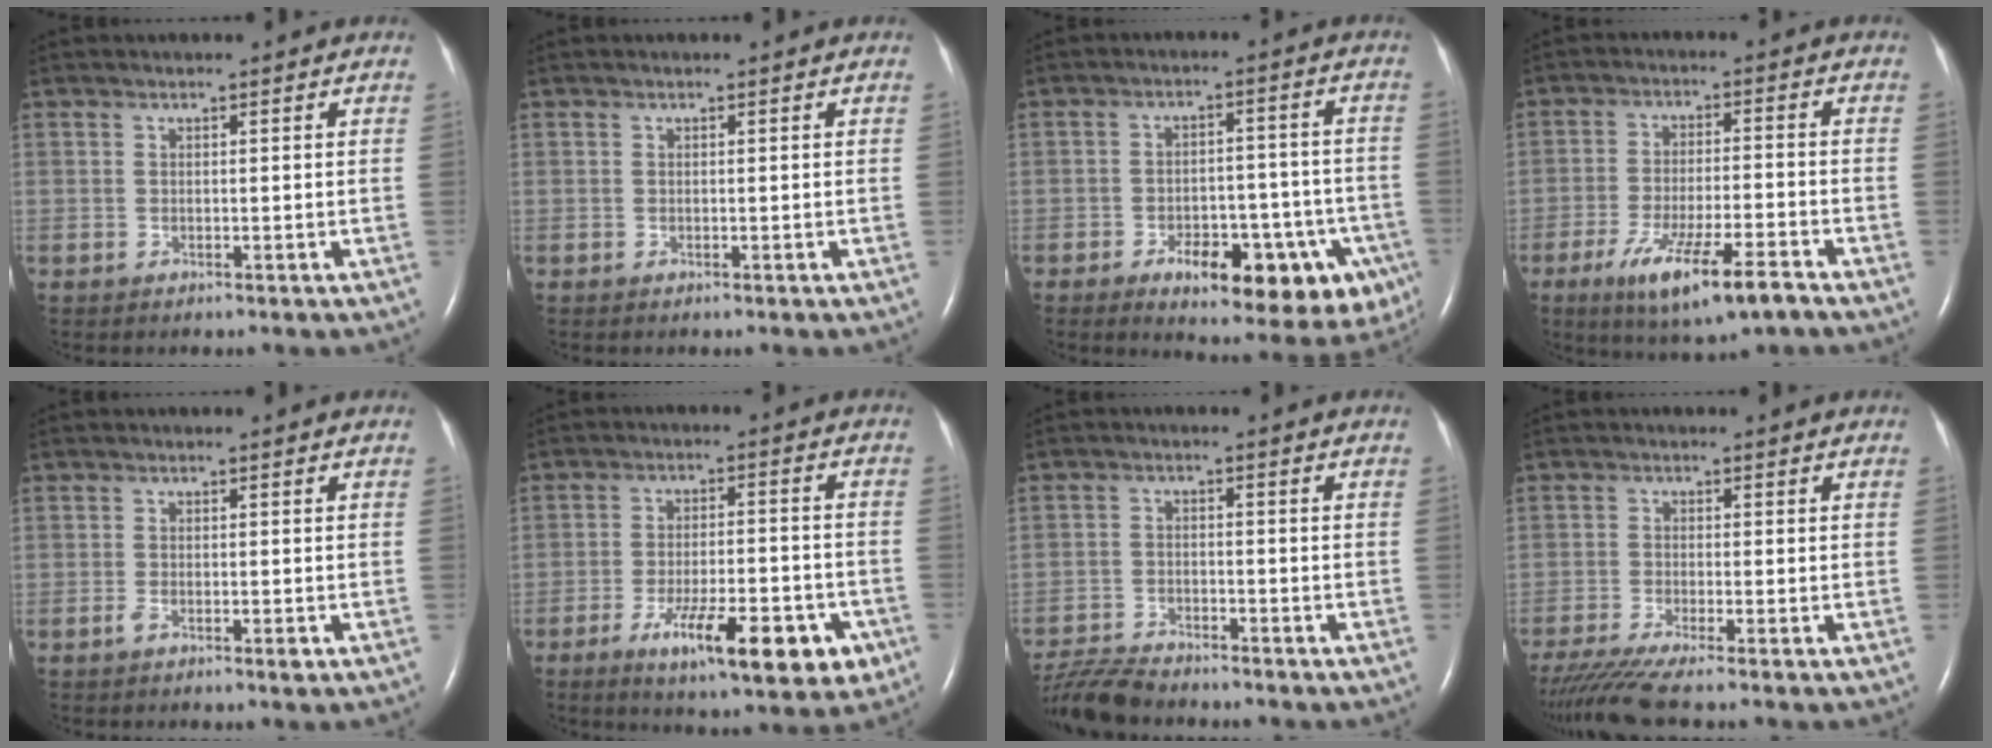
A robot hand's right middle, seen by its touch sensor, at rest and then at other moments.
{"total": 0.0}
{"total": 16.0, "force": [-8.3, 6.5, 12.1], "torque": [-0.089, 0.027, -0.099]}
{"total": 11.5, "force": [-6.9, 1.6, 9.0], "torque": [-0.160, -0.023, -0.108]}
{"total": 1.7, "force": [-0.9, 0.3, 1.4], "torque": [-0.029, -0.003, -0.017]}
{"total": 13.7, "force": [-6.7, 3.6, 11.4], "torque": [-0.157, -0.004, -0.090]}
{"total": 7.4, "force": [-7.1, 0.7, 1.9], "torque": [-0.039, -0.016, -0.129]}
{"total": 6.7, "force": [-5.5, -0.7, 3.8], "torque": [-0.070, -0.025, -0.097]}